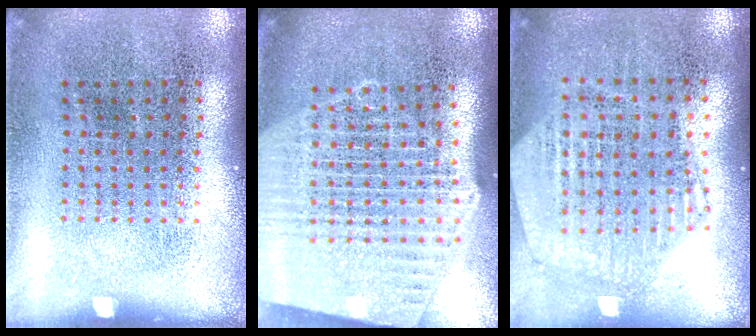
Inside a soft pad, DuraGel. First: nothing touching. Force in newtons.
{"total": 2.7, "press": 2.3, "slide": 1.5}
{"total": 1.1, "press": 1.1, "slide": 0.3}